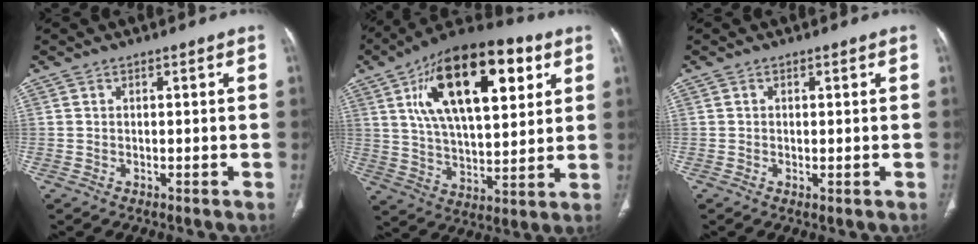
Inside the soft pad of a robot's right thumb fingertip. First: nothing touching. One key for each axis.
{"total": 25.0, "fx": 9.6, "fy": 11.6, "fz": 20.0, "tx": -0.306, "ty": -0.012, "tz": 0.157}
{"total": 0.6, "fx": -0.1, "fy": 0.2, "fz": 0.6, "tx": -0.015, "ty": -0.004, "tz": -0.001}